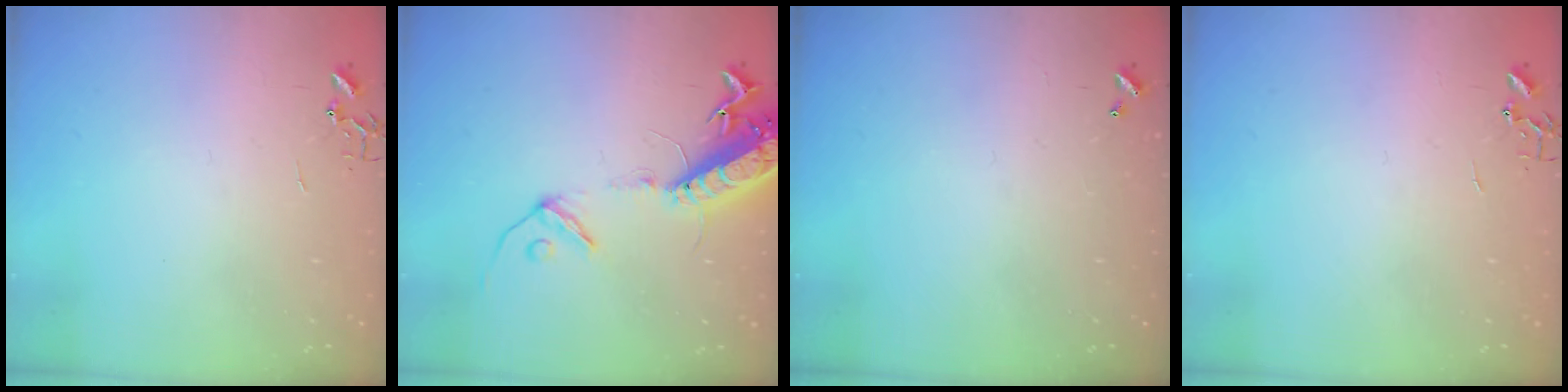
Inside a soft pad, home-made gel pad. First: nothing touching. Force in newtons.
{"total": 16.3, "press": 15.8, "slide": 4.0}
{"total": 0.0}
{"total": 0.0}